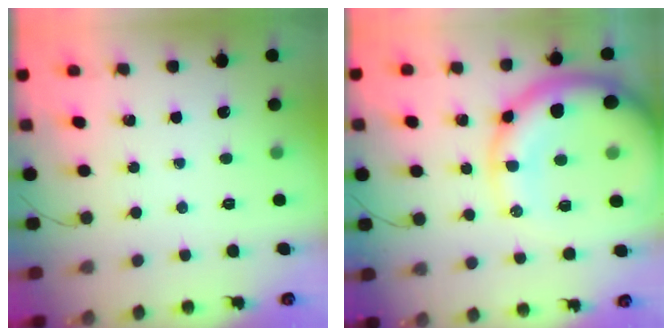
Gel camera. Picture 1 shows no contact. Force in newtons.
{"total": 19.6, "press": 19.2, "slide": 3.7}